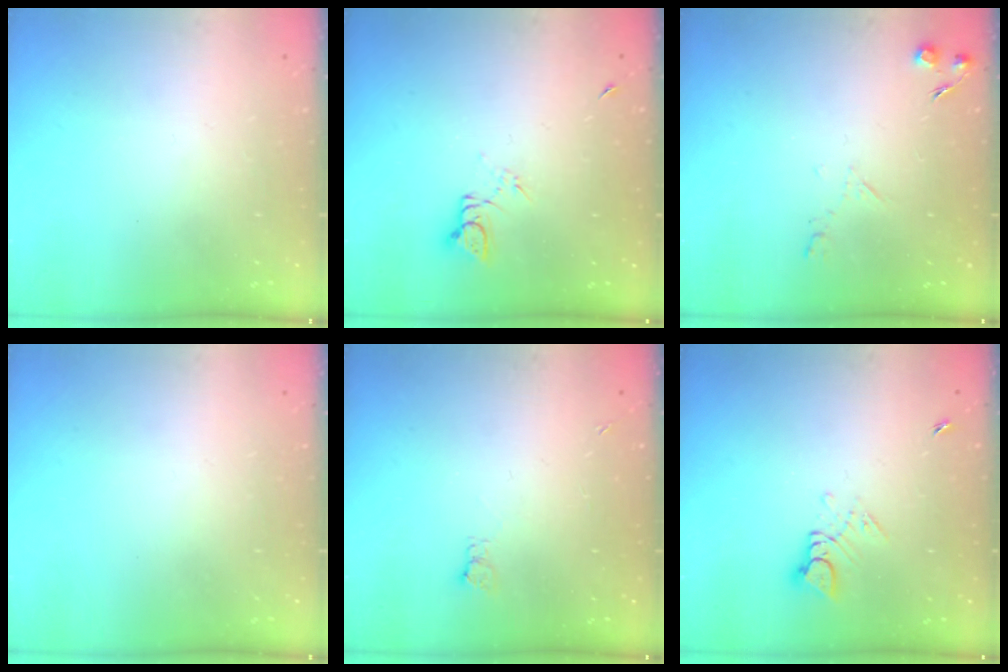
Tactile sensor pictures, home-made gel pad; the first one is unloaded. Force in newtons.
{"total": 3.7, "press": 3.7, "slide": 0.3}
{"total": 4.7, "press": 4.6, "slide": 0.8}
{"total": 0.0}
{"total": 2.9, "press": 2.9, "slide": 0.5}
{"total": 3.5, "press": 3.5, "slide": 0.4}